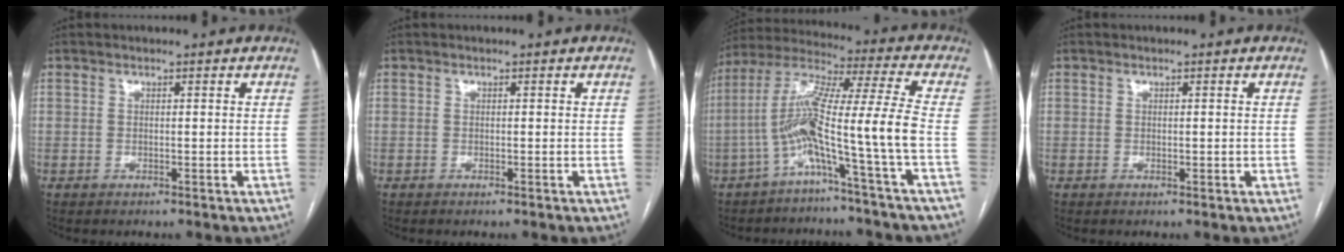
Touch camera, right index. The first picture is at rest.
{"total": 0.0}
{"total": 12.6, "force": [-4.4, -2.3, 11.6], "torque": [-0.225, 0.027, -0.088]}
{"total": 0.5, "force": [0.0, 0.3, 0.4], "torque": [-0.006, 0.002, 0.006]}